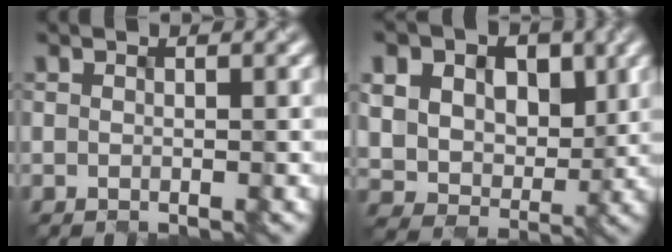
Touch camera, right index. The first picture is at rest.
{"total": 12.3, "force": [4.5, 9.5, 6.4], "torque": [-0.119, 0.021, 0.076]}